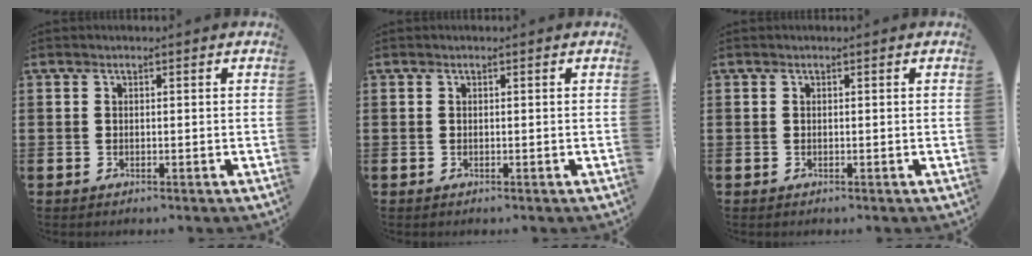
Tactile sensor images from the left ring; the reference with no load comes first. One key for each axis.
{"total": 0.0}
{"total": 0.0}